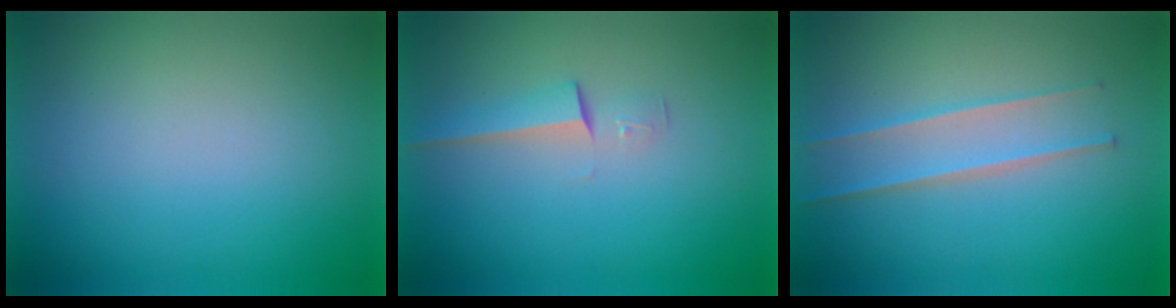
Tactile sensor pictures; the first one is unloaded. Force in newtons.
{"total": 2.3}
{"total": 2.4}